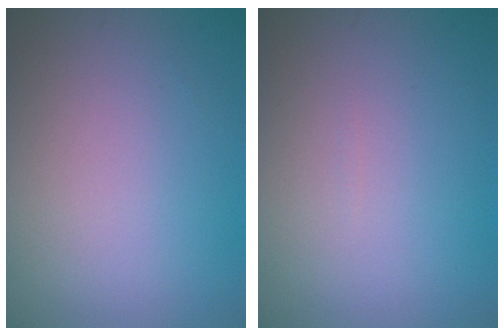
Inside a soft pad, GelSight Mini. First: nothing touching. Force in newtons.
{"total": 0.0}